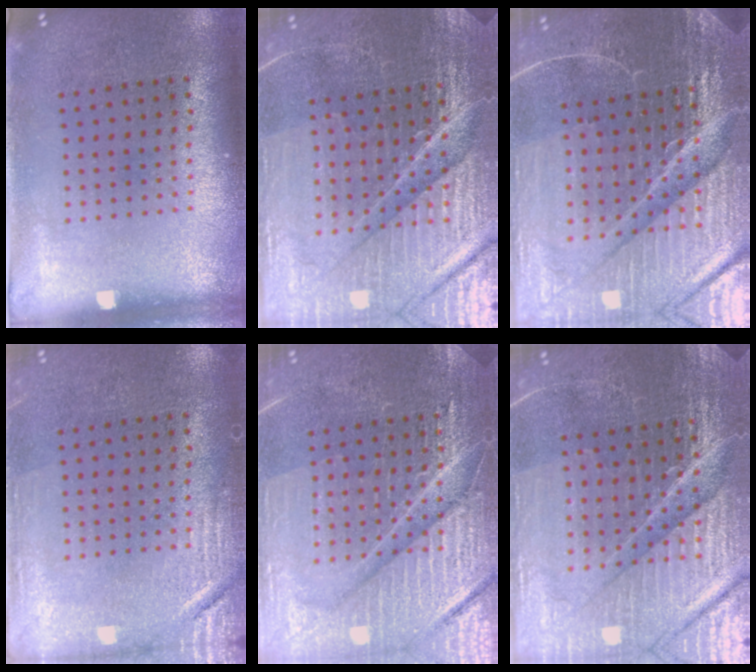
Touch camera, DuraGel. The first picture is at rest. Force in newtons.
{"total": 5.7, "press": 5.2, "slide": 2.3}
{"total": 6.6, "press": 5.8, "slide": 3.1}
{"total": 2.5, "press": 2.5, "slide": 0.4}
{"total": 7.4, "press": 7.4, "slide": 1.0}
{"total": 5.7, "press": 5.2, "slide": 2.3}